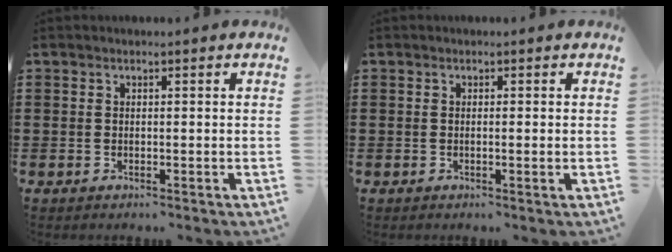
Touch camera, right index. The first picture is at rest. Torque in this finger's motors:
{"motor_torque": [-0.28, 0.32, 0.05, -0.01]}